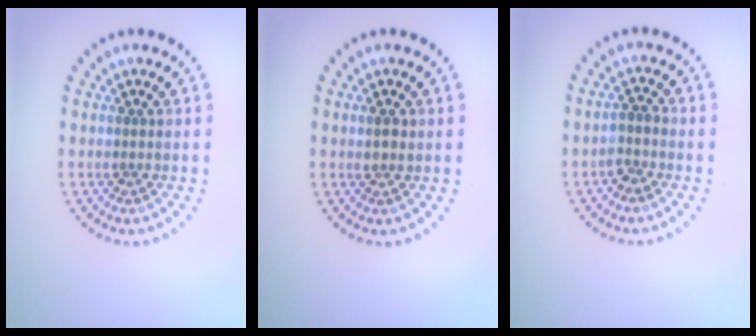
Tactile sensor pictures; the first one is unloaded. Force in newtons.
{"total": 1.2, "press": 1.1, "slide": 0.5}
{"total": 1.5, "press": 1.3, "slide": 0.8}